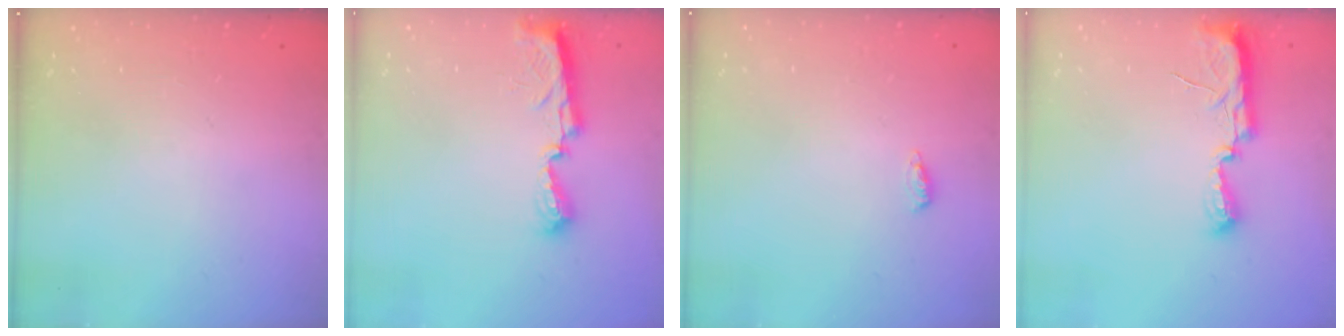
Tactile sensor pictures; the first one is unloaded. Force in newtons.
{"total": 7.9, "press": 7.8, "slide": 0.4}
{"total": 4.9, "press": 4.4, "slide": 2.0}
{"total": 10.1, "press": 8.9, "slide": 4.8}